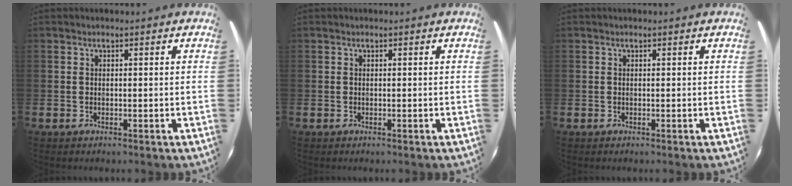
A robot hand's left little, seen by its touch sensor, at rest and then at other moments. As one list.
[{"total": 0.0}, {"total": 0.0}]